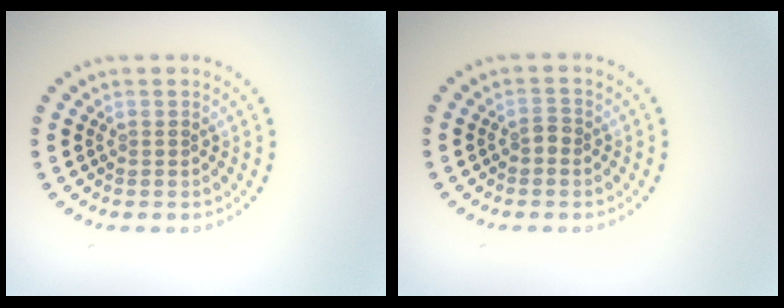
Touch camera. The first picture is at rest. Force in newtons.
{"total": 0.8, "press": 0.8, "slide": 0.2}